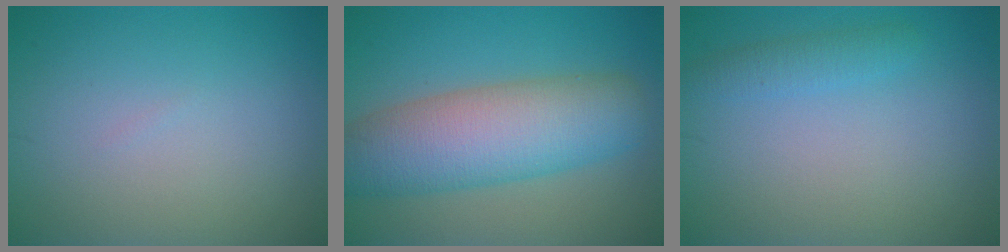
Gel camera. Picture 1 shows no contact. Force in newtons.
{"total": 9.0, "press": 9.0, "slide": 0.6}
{"total": 1.6, "press": 1.6, "slide": 0.0}